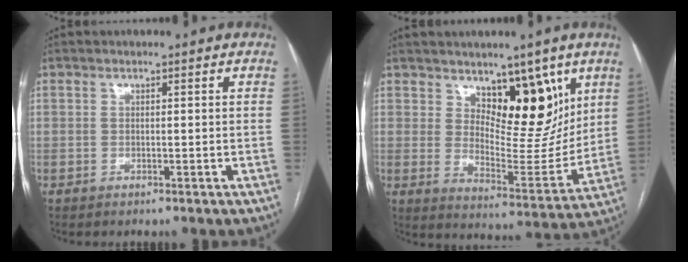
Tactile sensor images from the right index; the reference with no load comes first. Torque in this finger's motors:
{"motor_torque": [0.40, 0.47, 0.13, 0.08]}